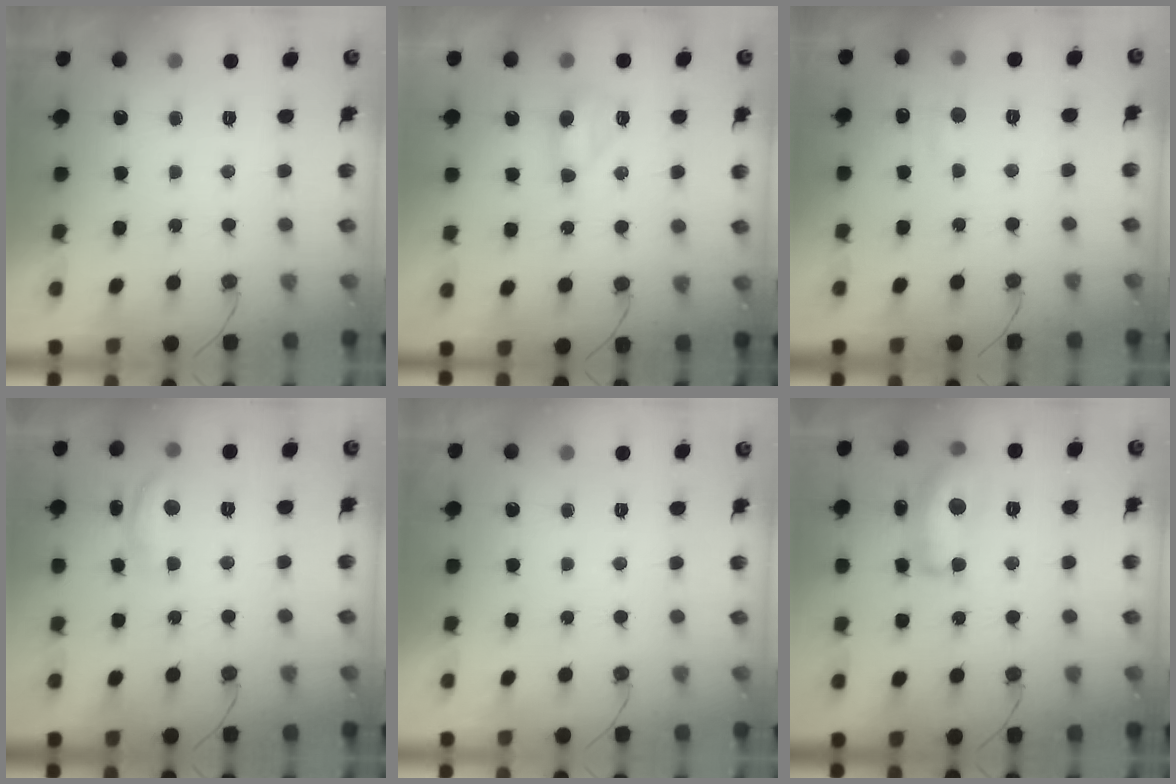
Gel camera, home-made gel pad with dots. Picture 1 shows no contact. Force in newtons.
{"total": 5.2, "press": 5.1, "slide": 0.6}
{"total": 4.9, "press": 4.9, "slide": 0.6}
{"total": 9.8, "press": 9.8, "slide": 0.5}
{"total": 0.0}
{"total": 13.9, "press": 13.8, "slide": 0.7}